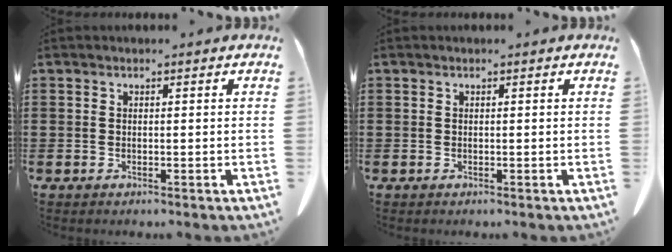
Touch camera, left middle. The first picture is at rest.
{"total": 0.0}